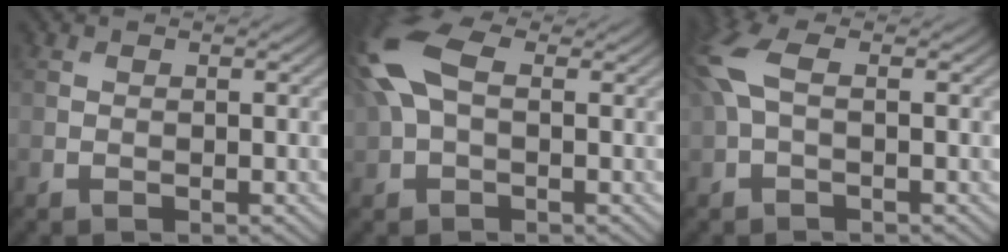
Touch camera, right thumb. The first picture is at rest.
{"total": 10.5, "force": [2.2, 5.8, 8.5], "torque": [-0.230, 0.022, 0.032]}
{"total": 5.5, "force": [0.9, 2.2, 4.9], "torque": [-0.135, 0.014, 0.009]}